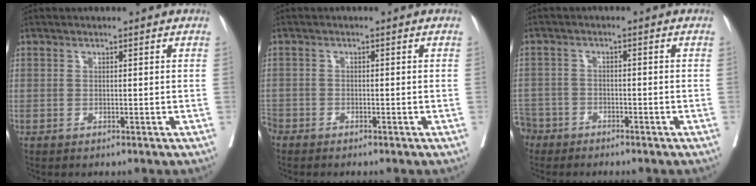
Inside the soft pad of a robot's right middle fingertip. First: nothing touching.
{"total": 2.8, "force": [-2.4, 1.1, 0.8], "torque": [-0.020, -0.005, -0.050]}
{"total": 6.1, "force": [-5.0, 3.5, 0.5], "torque": [-0.016, -0.003, -0.099]}